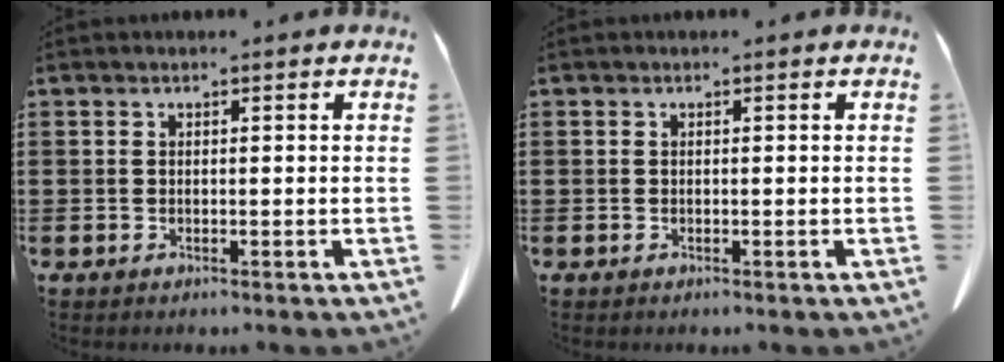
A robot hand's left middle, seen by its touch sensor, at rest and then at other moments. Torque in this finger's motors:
{"motor_torque": [0.94, -1.20, 0.08, 0.02]}